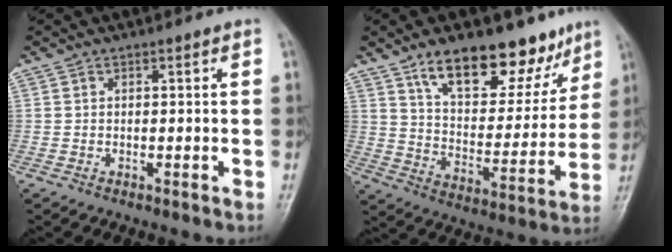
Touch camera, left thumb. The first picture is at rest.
{"total": 19.0, "force": [12.8, 9.2, 10.6], "torque": [-0.096, -0.064, 0.206]}